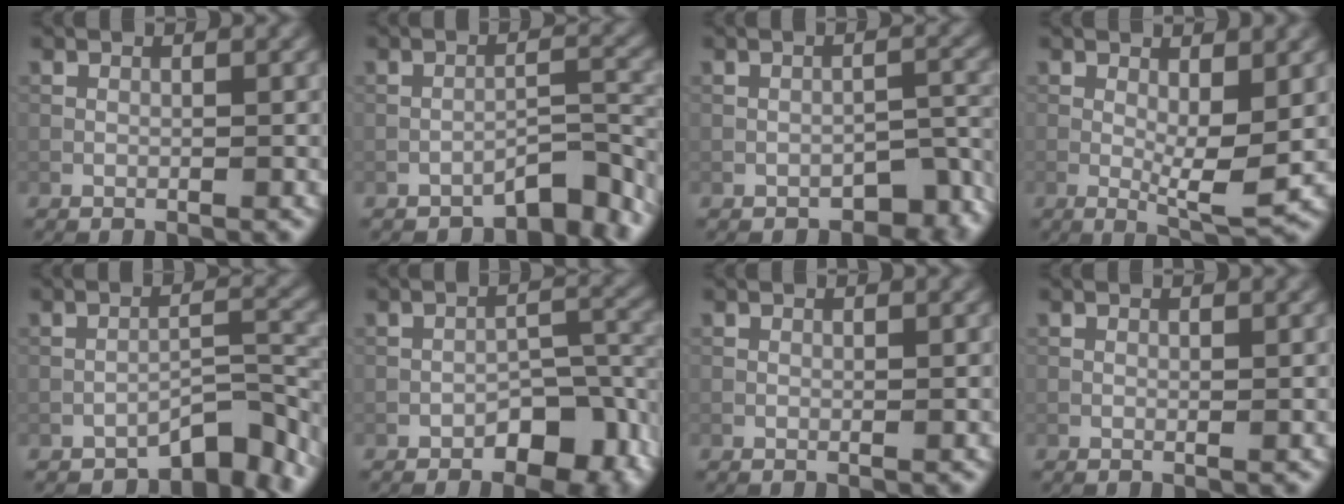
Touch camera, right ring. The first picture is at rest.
{"total": 3.9, "force": [-3.3, 0.9, 1.8], "torque": [-0.017, 0.015, -0.052]}
{"total": 3.8, "force": [-2.6, 1.8, 2.0], "torque": [-0.018, 0.001, -0.032]}
{"total": 4.4, "force": [0.2, 1.1, 4.3], "torque": [-0.071, -0.009, 0.004]}
{"total": 4.6, "force": [-3.8, 1.2, 2.2], "torque": [-0.022, 0.013, -0.059]}
{"total": 6.8, "force": [-4.0, 3.3, 4.4], "torque": [-0.050, 0.007, -0.061]}
{"total": 0.0}
{"total": 0.0}